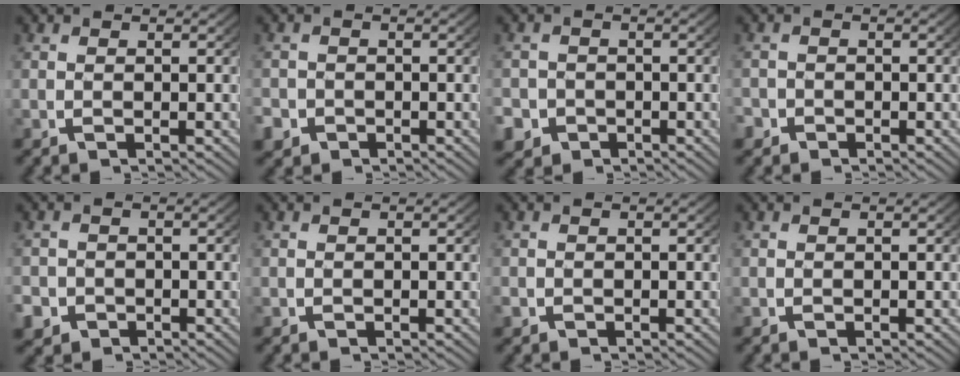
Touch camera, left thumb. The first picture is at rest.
{"total": 3.1, "force": [-2.0, 2.4, 0.4], "torque": [-0.020, -0.024, -0.027]}
{"total": 5.1, "force": [-2.9, 4.1, 1.1], "torque": [-0.032, -0.035, -0.040]}
{"total": 1.8, "force": [-1.4, 1.2, -0.1], "torque": [-0.002, -0.014, -0.023]}
{"total": 3.9, "force": [-2.2, 3.2, 0.8], "torque": [-0.028, -0.029, -0.029]}
{"total": 0.0}
{"total": 0.8, "force": [-0.4, 0.7, 0.1], "torque": [-0.009, -0.007, -0.006]}
{"total": 0.0}